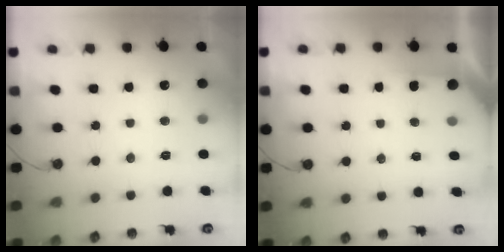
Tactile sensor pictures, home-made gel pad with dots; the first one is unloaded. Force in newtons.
{"total": 2.0, "press": 2.0, "slide": 0.2}